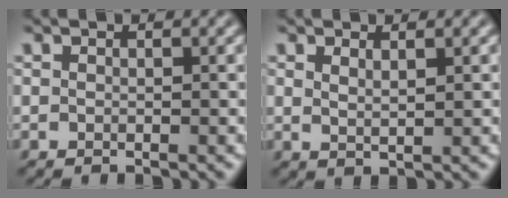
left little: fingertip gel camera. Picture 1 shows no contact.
{"total": 1.2, "force": [0.7, 0.2, 0.9], "torque": [-0.023, -0.002, 0.015]}